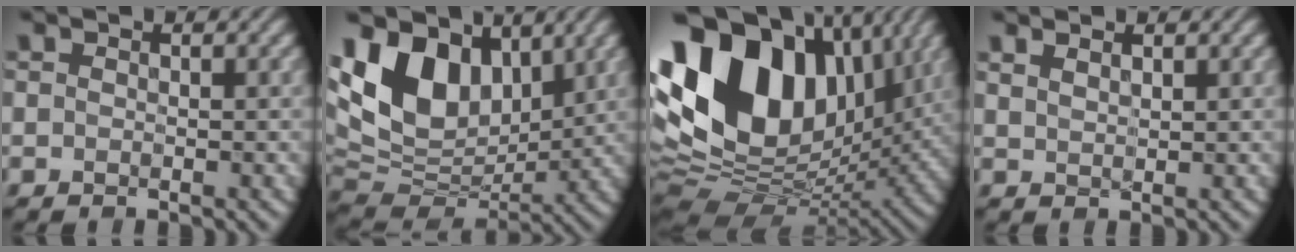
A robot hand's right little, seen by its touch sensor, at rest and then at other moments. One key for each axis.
{"total": 13.4, "fx": 4.8, "fy": 8.7, "fz": 9.0, "tx": -0.196, "ty": 0.023, "tz": 0.084}
{"total": 18.1, "fx": 4.1, "fy": 12.6, "fz": 12.3, "tx": -0.257, "ty": 0.025, "tz": 0.070}
{"total": 1.7, "fx": 1.2, "fy": 0.7, "fz": 0.8, "tx": -0.015, "ty": 0.007, "tz": 0.018}